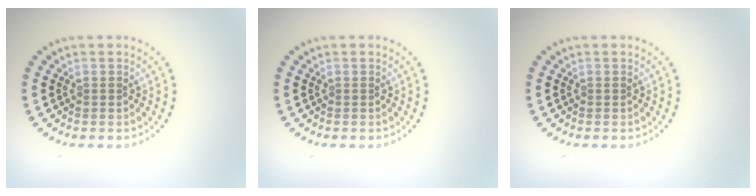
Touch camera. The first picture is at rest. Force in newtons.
{"total": 0.0}
{"total": 0.0}